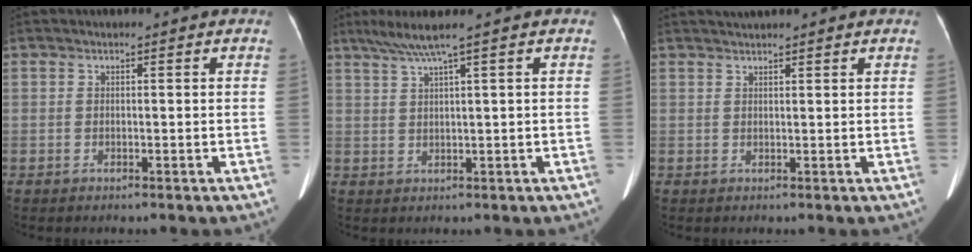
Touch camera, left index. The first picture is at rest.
{"total": 3.8, "force": [2.5, -1.2, 2.7], "torque": [-0.063, 0.007, 0.055]}
{"total": 2.6, "force": [2.4, 0.1, 1.1], "torque": [-0.012, 0.026, 0.039]}